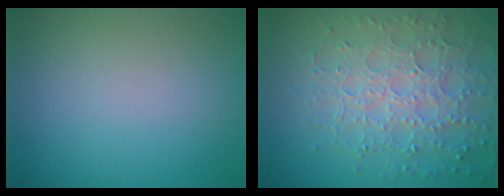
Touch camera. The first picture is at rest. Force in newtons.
{"total": 6.7, "press": 5.3, "slide": 4.1}